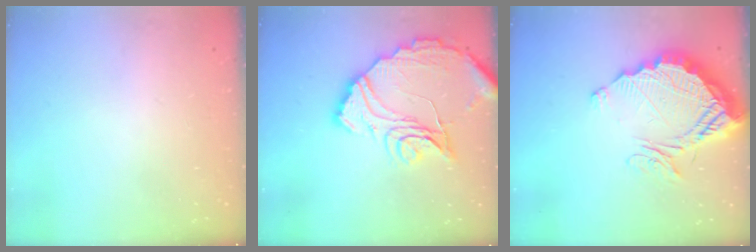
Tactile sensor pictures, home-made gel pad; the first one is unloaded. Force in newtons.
{"total": 21.9, "press": 21.8, "slide": 2.0}
{"total": 15.2, "press": 15.2, "slide": 1.3}